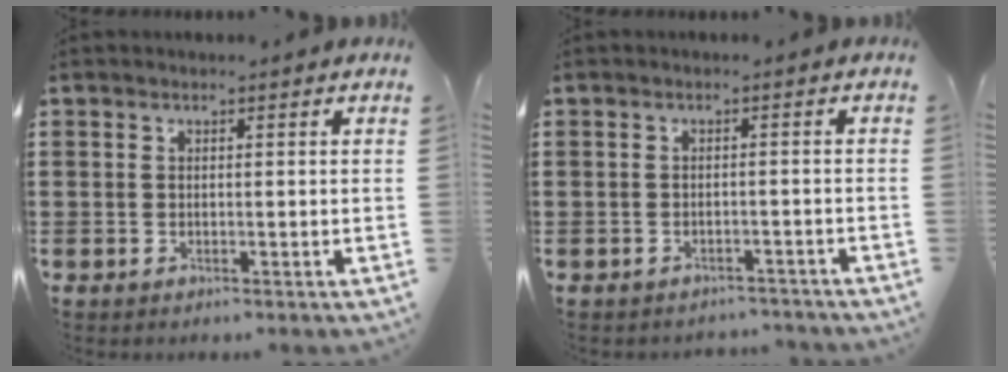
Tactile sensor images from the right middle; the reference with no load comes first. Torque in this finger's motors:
{"motor_torque": [0.28, -0.12, -0.01, 0.01]}